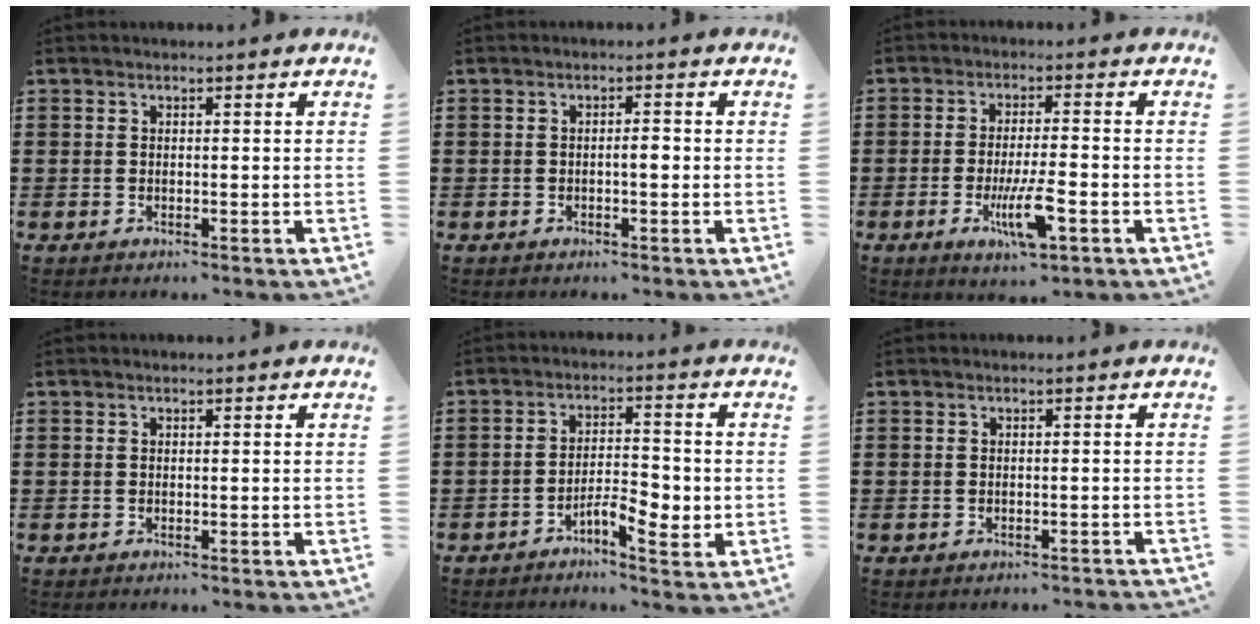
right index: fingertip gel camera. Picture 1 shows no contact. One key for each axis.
{"total": 1.6, "fx": -0.3, "fy": 0.4, "fz": 1.5, "tx": -0.028, "ty": 0.002, "tz": -0.007}
{"total": 7.8, "fx": -3.0, "fy": 1.7, "fz": 7.0, "tx": -0.137, "ty": -0.011, "tz": -0.053}
{"total": 0.0}
{"total": 5.4, "fx": -2.6, "fy": 2.0, "fz": 4.3, "tx": -0.071, "ty": 0.009, "tz": -0.047}
{"total": 0.7, "fx": -0.6, "fy": 0.0, "fz": 0.3, "tx": -0.009, "ty": -0.003, "tz": -0.012}